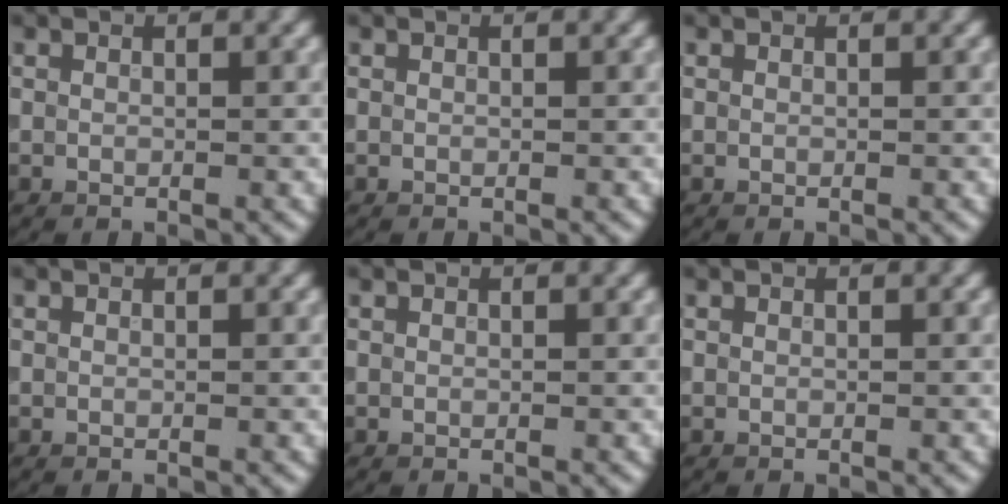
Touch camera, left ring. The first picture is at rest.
{"total": 0.0}
{"total": 0.0}
{"total": 0.0}
{"total": 0.0}
{"total": 0.0}